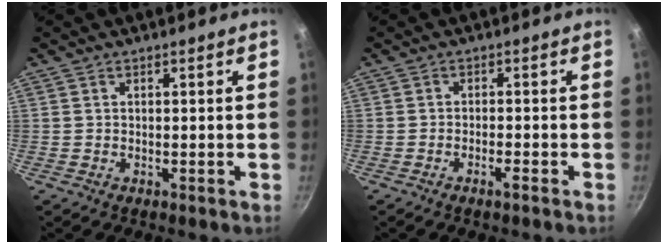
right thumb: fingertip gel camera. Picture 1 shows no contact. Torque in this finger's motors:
{"motor_torque": [-0.10, -0.04, -0.49, 0.31, -0.01]}